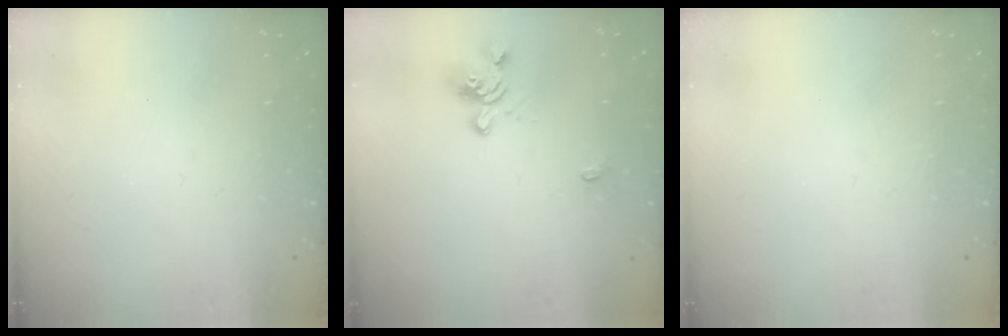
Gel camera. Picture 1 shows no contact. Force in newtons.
{"total": 1.5, "press": 1.0, "slide": 1.1}
{"total": 0.0}